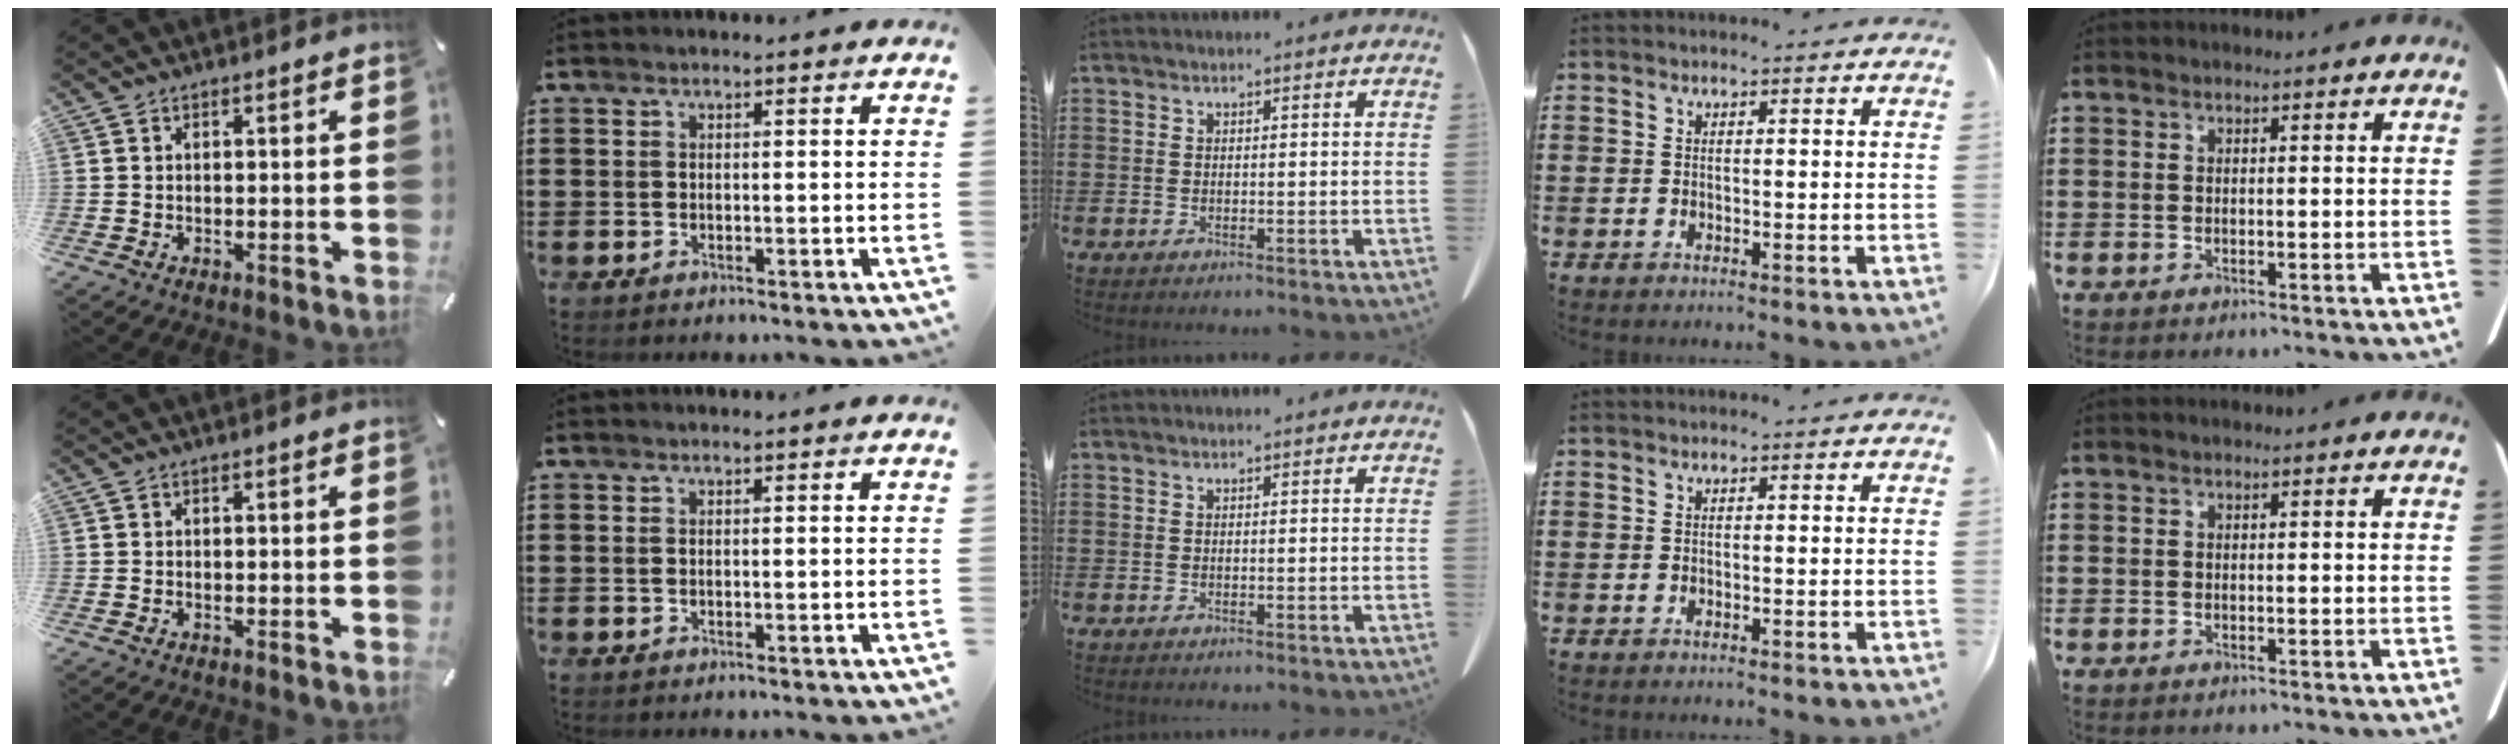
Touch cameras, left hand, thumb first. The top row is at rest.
{}